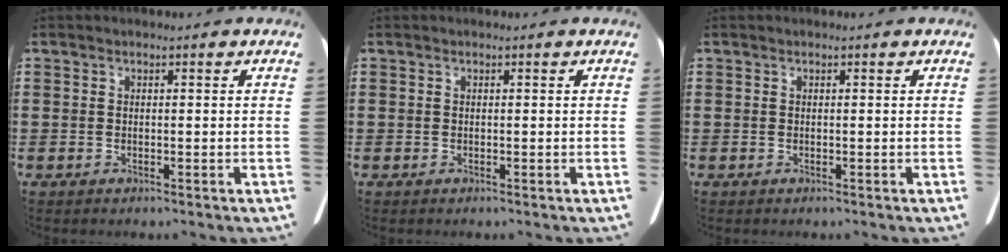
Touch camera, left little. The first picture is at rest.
{"total": 0.0}
{"total": 0.0}